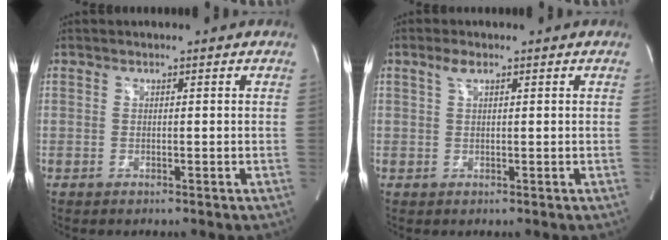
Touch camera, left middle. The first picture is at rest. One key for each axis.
{"total": 1.8, "fx": 1.1, "fy": 0.6, "fz": 1.2, "tx": -0.029, "ty": 0.007, "tz": 0.025}